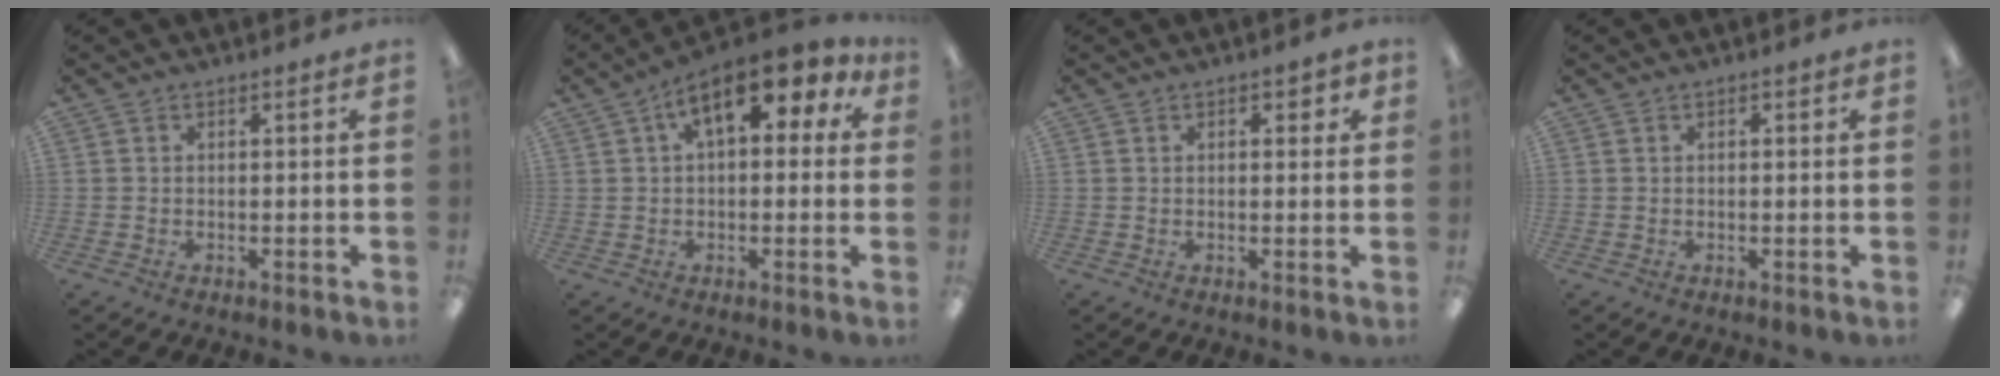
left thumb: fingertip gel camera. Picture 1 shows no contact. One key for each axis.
{"total": 11.9, "fx": 5.4, "fy": 5.3, "fz": 9.1, "tx": -0.138, "ty": -0.008, "tz": 0.090}
{"total": 2.1, "fx": 0.9, "fy": 1.2, "fz": 1.5, "tx": -0.014, "ty": -0.001, "tz": 0.011}
{"total": 0.5, "fx": 0.2, "fy": 0.3, "fz": 0.4, "tx": -0.007, "ty": 0.004, "tz": 0.004}